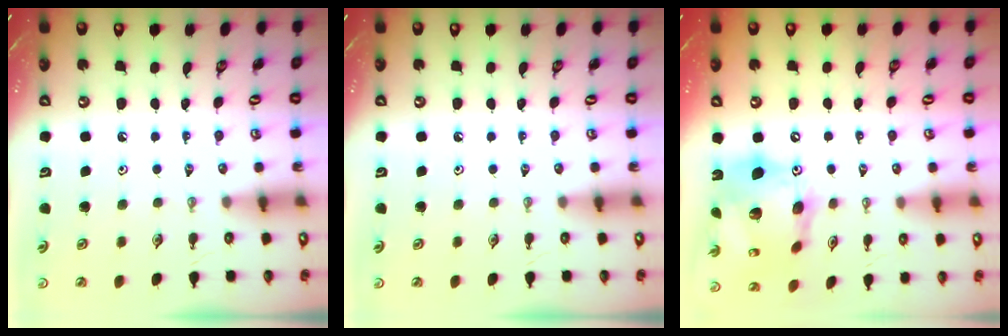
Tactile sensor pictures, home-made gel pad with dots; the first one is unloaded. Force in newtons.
{"total": 0.0}
{"total": 19.2, "press": 19.1, "slide": 2.0}